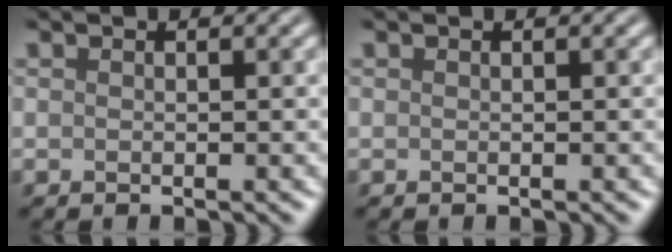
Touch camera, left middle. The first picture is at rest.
{"total": 0.0}